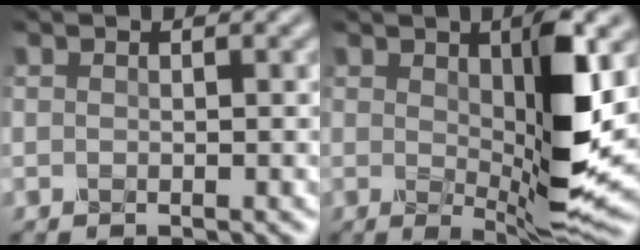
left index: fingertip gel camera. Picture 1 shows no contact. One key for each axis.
{"total": 8.1, "fx": 1.0, "fy": 2.0, "fz": 7.8, "tx": -0.119, "ty": -0.018, "tz": 0.022}